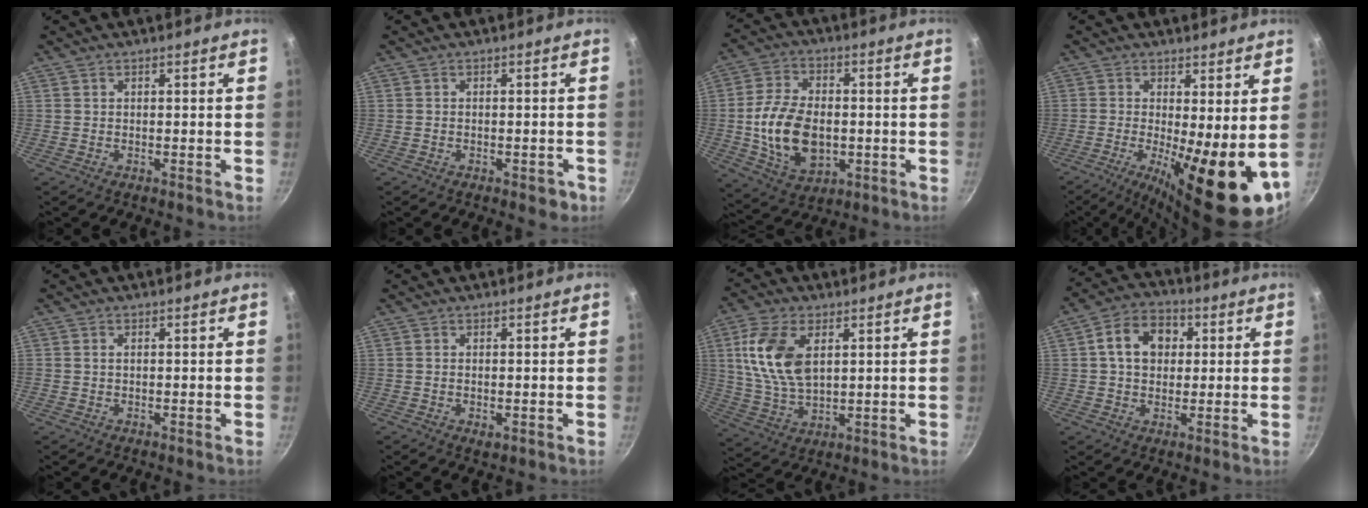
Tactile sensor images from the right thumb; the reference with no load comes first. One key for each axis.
{"total": 2.8, "fx": -1.3, "fy": 1.4, "fz": 1.9, "tx": -0.015, "ty": 0.012, "tz": -0.009}
{"total": 15.2, "fx": -1.4, "fy": 9.8, "fz": 11.5, "tx": -0.197, "ty": 0.008, "tz": -0.017}
{"total": 16.4, "fx": -1.9, "fy": 4.9, "fz": 15.5, "tx": -0.220, "ty": -0.018, "tz": -0.024}
{"total": 0.9, "fx": 0.1, "fy": 0.7, "fz": 0.5, "tx": -0.008, "ty": 0.004, "tz": 0.002}
{"total": 1.7, "fx": -0.3, "fy": 1.0, "fz": 1.4, "tx": -0.022, "ty": -0.004, "tz": -0.003}
{"total": 13.3, "fx": 3.7, "fy": 7.5, "fz": 10.4, "tx": -0.198, "ty": -0.012, "tz": 0.077}
{"total": 10.1, "fx": 2.0, "fy": 7.8, "fz": 6.1, "tx": -0.074, "ty": 0.016, "tz": 0.019}